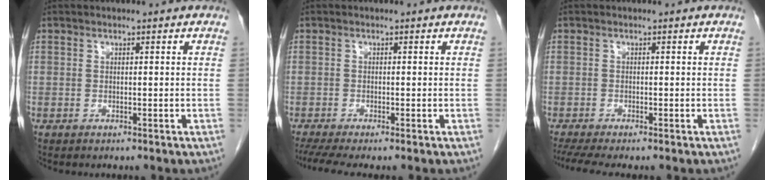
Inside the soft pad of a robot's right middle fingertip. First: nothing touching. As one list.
[{"total": 4.4, "force": [-3.3, 0.2, 2.9], "torque": [-0.052, -0.011, -0.059]}, {"total": 4.6, "force": [-3.7, 0.1, 2.8], "torque": [-0.047, -0.012, -0.065]}]